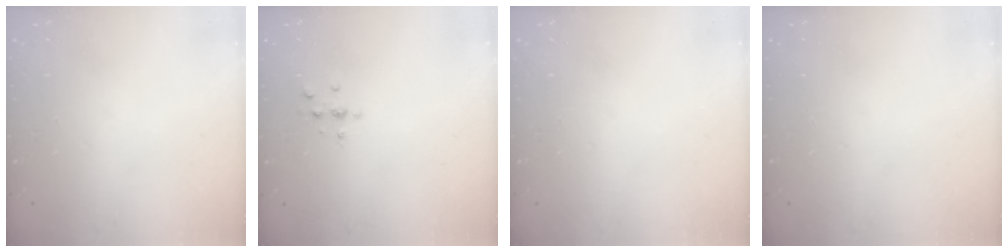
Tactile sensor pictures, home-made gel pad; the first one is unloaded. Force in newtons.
{"total": 2.2, "press": 2.1, "slide": 0.2}
{"total": 0.0}
{"total": 0.0}